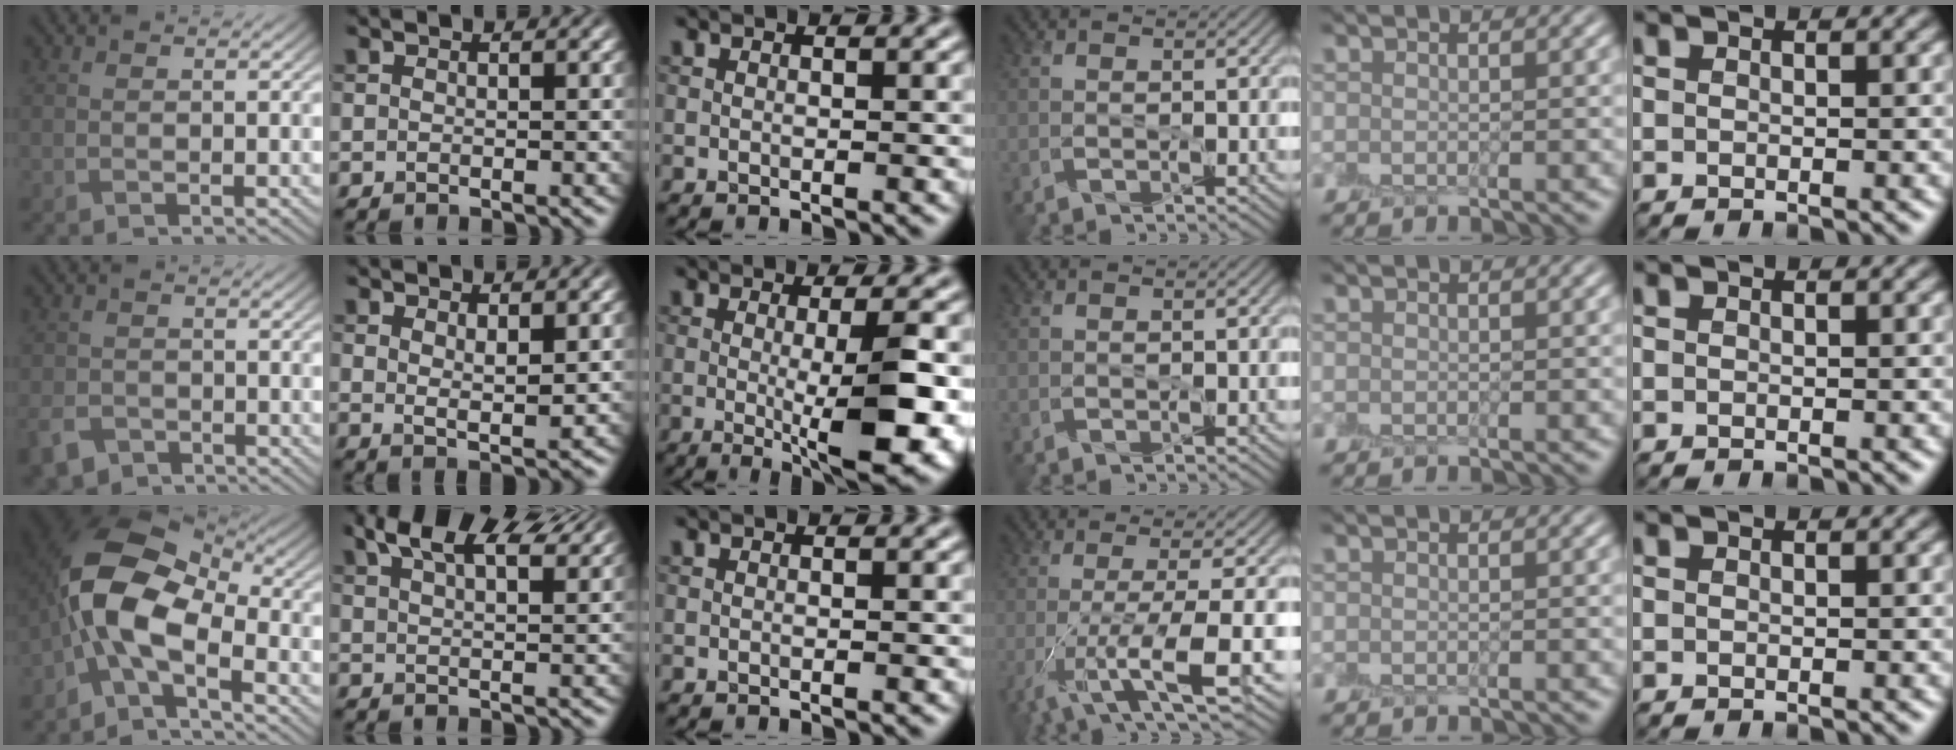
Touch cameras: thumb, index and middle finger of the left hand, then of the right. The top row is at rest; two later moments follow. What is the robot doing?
{"motion": "peel", "object": "shipping label"}